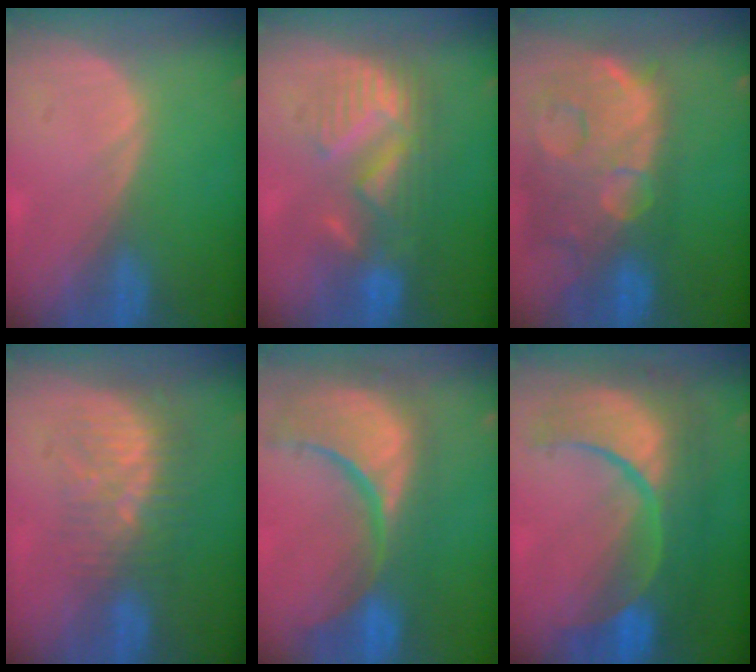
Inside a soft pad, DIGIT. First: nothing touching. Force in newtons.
{"total": 8.8, "press": 8.5, "slide": 2.0}
{"total": 14.5, "press": 12.0, "slide": 8.1}
{"total": 8.9, "press": 7.6, "slide": 4.7}
{"total": 15.2, "press": 12.2, "slide": 9.2}
{"total": 12.5, "press": 12.4, "slide": 1.3}